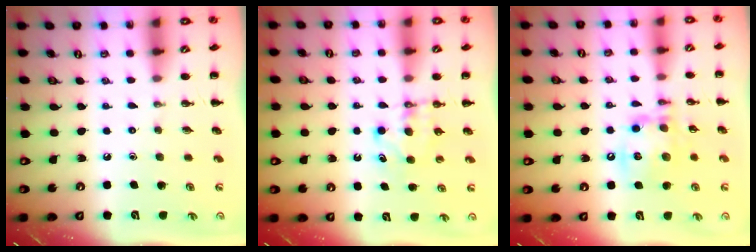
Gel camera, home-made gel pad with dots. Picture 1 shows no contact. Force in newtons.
{"total": 5.2, "press": 5.1, "slide": 1.0}
{"total": 14.9, "press": 14.7, "slide": 2.6}